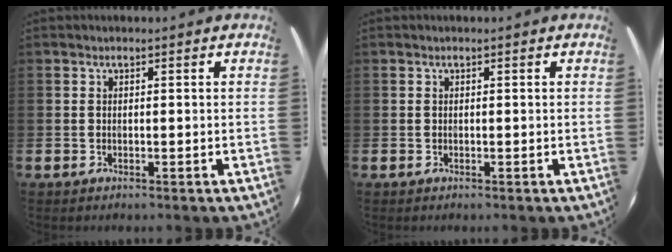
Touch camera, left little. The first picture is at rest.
{"total": 0.0}